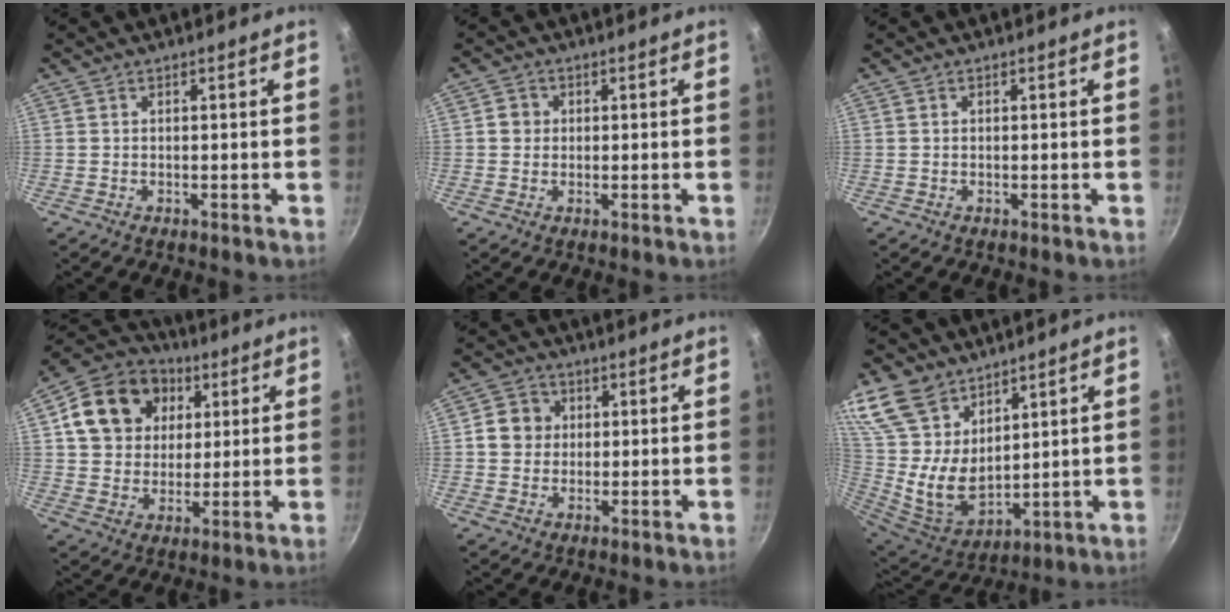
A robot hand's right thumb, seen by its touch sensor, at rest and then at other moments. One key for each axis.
{"total": 2.7, "fx": 0.2, "fy": 2.5, "fz": 0.8, "tx": 0.001, "ty": 0.006, "tz": -0.002}
{"total": 0.0}
{"total": 16.7, "fx": 4.9, "fy": 13.7, "fz": 8.2, "tx": -0.130, "ty": 0.014, "tz": 0.077}
{"total": 5.9, "fx": 0.9, "fy": 5.4, "fz": 2.1, "tx": -0.005, "ty": 0.006, "tz": 0.004}
{"total": 18.9, "fx": 11.6, "fy": 11.4, "fz": 9.7, "tx": -0.203, "ty": -0.048, "tz": 0.245}